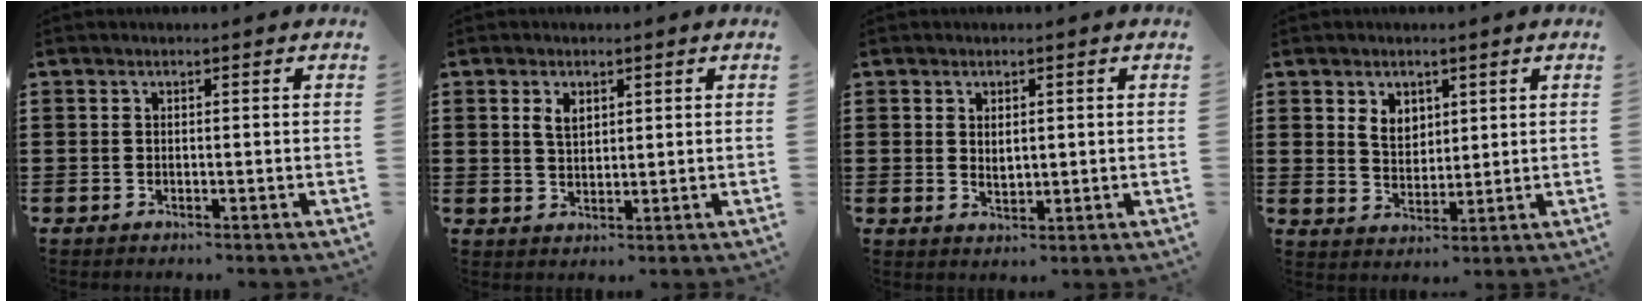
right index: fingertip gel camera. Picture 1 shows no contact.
{"total": 2.7, "force": [1.2, 1.5, 1.8], "torque": [-0.041, 0.005, 0.023]}
{"total": 1.6, "force": [0.7, 1.0, 1.0], "torque": [-0.012, 0.004, 0.010]}
{"total": 4.0, "force": [2.1, 3.0, 1.6], "torque": [-0.043, 0.012, 0.038]}